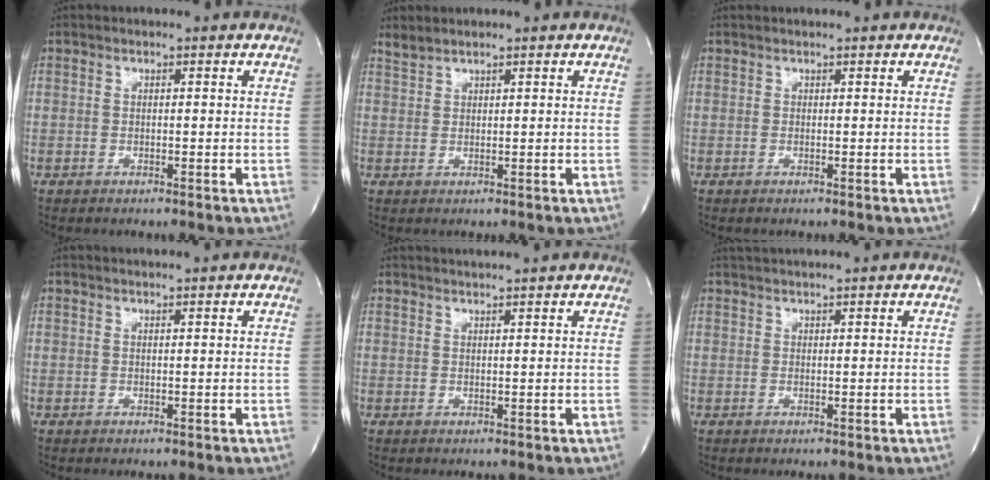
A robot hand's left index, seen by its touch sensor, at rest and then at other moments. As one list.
[{"total": 1.2, "force": [1.1, -0.2, 0.4], "torque": [-0.019, 0.007, 0.030]}, {"total": 1.1, "force": [1.0, -0.1, 0.4], "torque": [-0.005, 0.013, 0.019]}, {"total": 2.6, "force": [2.4, -0.5, 0.8], "torque": [-0.016, 0.006, 0.030]}, {"total": 4.9, "force": [4.5, -1.0, 1.6], "torque": [-0.024, 0.009, 0.056]}, {"total": 4.1, "force": [3.8, -0.7, 1.3], "torque": [-0.017, 0.023, 0.062]}]